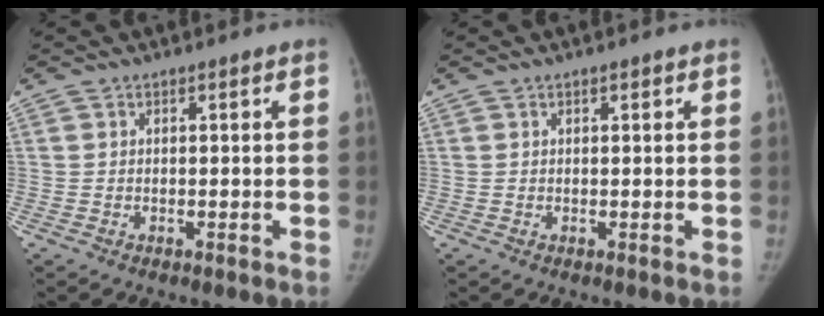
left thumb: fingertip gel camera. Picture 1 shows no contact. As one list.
[{"total": 0.7, "force": [0.4, 0.3, 0.5], "torque": [-0.004, 0.001, 0.005]}]